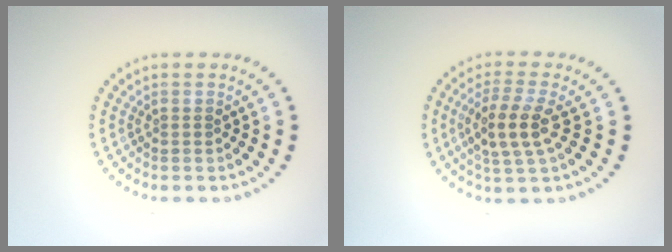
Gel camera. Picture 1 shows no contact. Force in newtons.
{"total": 3.8, "press": 3.4, "slide": 1.7}